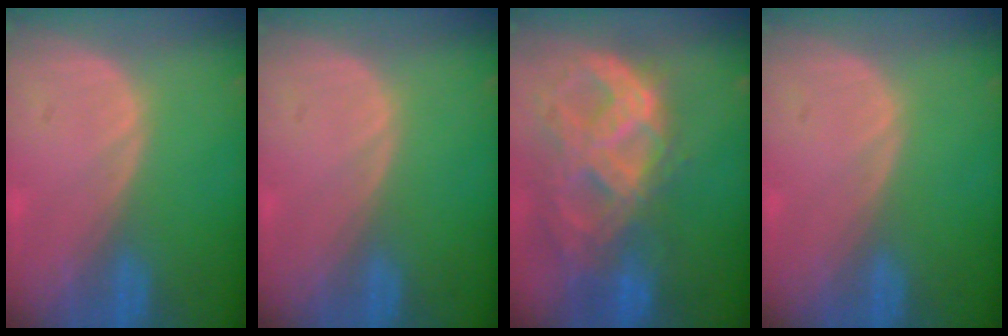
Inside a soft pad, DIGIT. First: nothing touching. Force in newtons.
{"total": 0.0}
{"total": 11.3, "press": 9.6, "slide": 6.0}
{"total": 0.0}